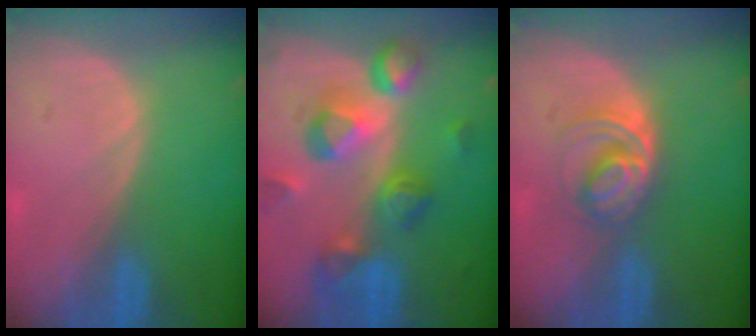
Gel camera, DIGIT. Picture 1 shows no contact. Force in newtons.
{"total": 10.3, "press": 9.3, "slide": 4.6}
{"total": 5.4, "press": 5.0, "slide": 2.1}